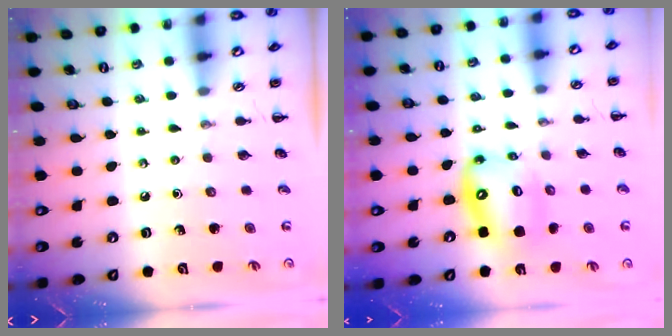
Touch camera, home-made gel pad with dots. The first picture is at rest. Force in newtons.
{"total": 13.1, "press": 12.6, "slide": 3.6}